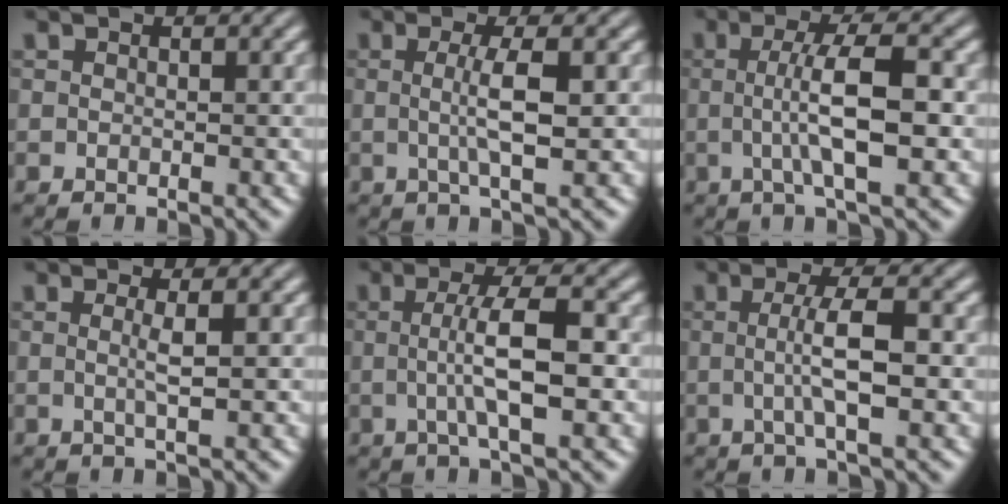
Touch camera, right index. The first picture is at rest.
{"total": 3.1, "force": [0.2, -0.9, 2.9], "torque": [-0.048, -0.005, 0.008]}
{"total": 4.9, "force": [0.1, 0.0, 4.9], "torque": [-0.080, -0.001, 0.003]}
{"total": 1.7, "force": [0.0, -1.2, 1.3], "torque": [-0.021, -0.007, 0.004]}
{"total": 4.3, "force": [0.1, -0.2, 4.3], "torque": [-0.071, 0.000, 0.003]}
{"total": 3.5, "force": [-0.1, -0.5, 3.5], "torque": [-0.057, 0.000, 0.002]}